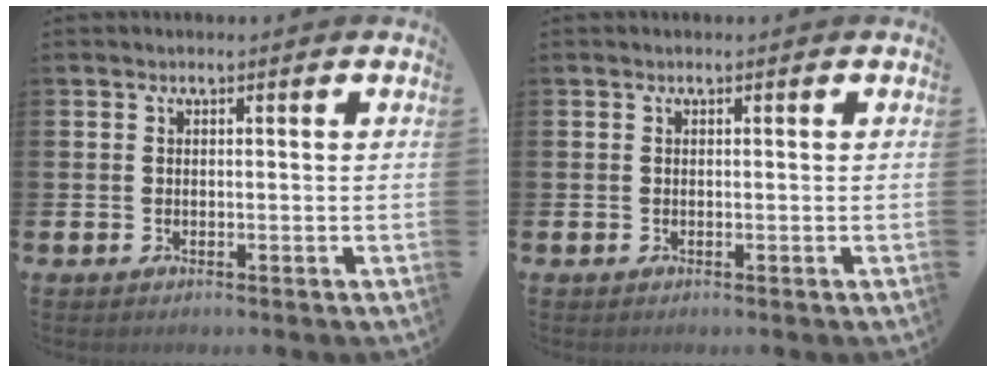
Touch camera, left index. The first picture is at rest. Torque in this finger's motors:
{"motor_torque": [0.00, 0.00, 0.00, 0.00]}